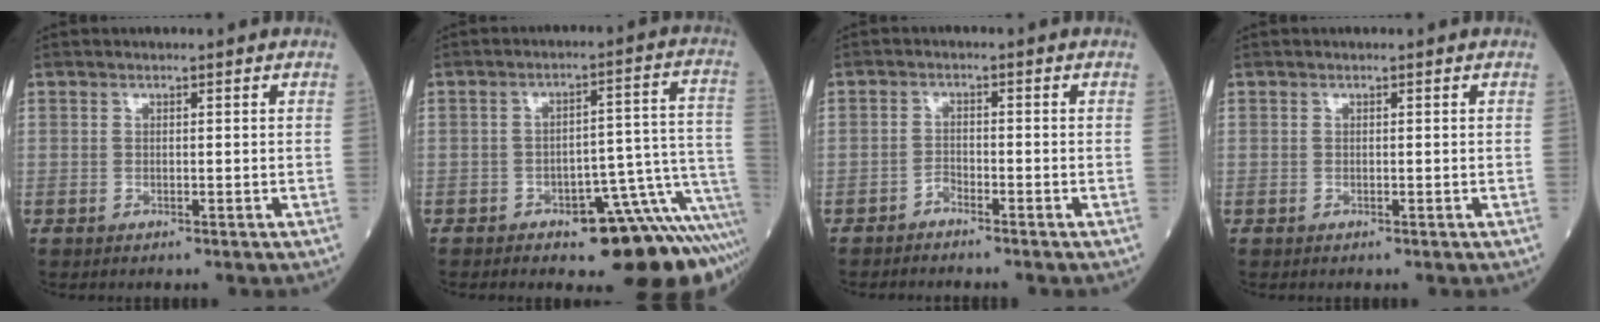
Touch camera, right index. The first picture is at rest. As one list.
[{"total": 12.6, "force": [-7.9, 2.6, 9.4], "torque": [-0.054, 0.045, -0.109]}, {"total": 1.4, "force": [-1.4, 0.3, 0.3], "torque": [0.001, 0.002, -0.026]}, {"total": 0.0}]